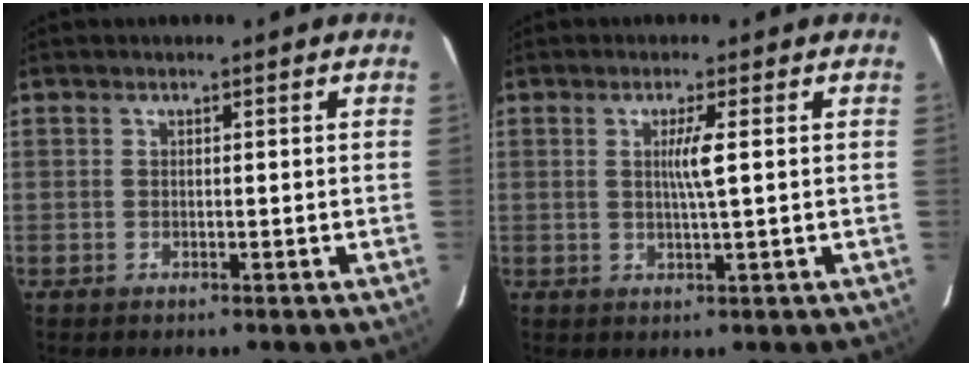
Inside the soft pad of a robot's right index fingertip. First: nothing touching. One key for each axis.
{"total": 3.3, "fx": 0.6, "fy": -0.5, "fz": 3.2, "tx": -0.061, "ty": -0.006, "tz": 0.009}